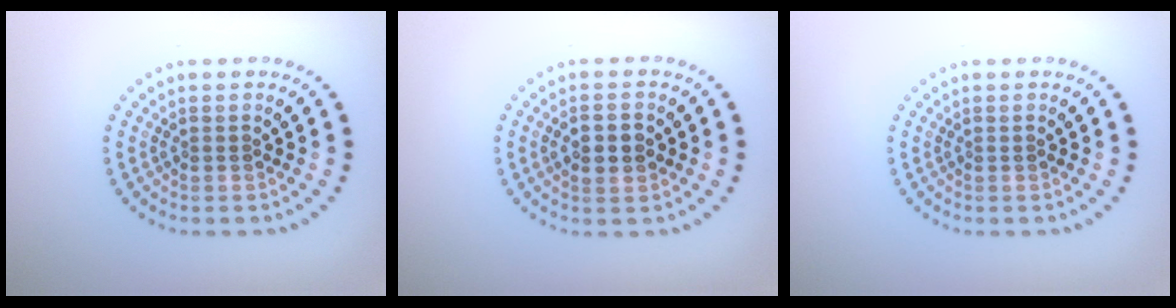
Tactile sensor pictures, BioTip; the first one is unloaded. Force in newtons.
{"total": 2.6, "press": 2.6, "slide": 0.1}
{"total": 0.0}